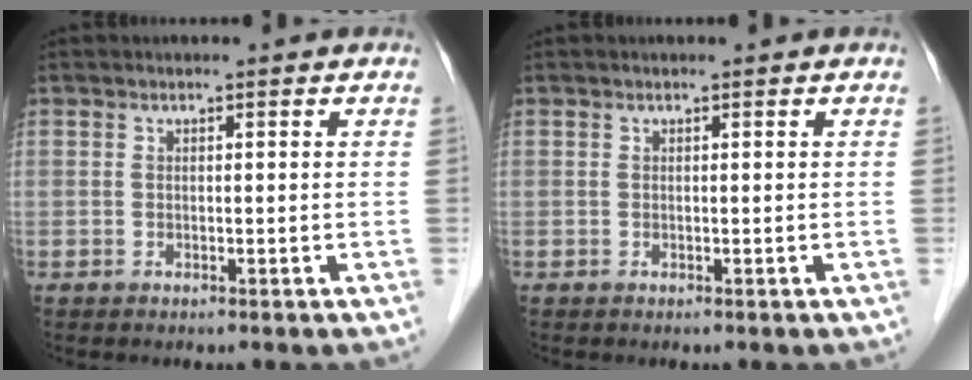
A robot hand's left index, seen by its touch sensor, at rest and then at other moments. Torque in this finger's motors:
{"motor_torque": [0.00, 0.00, 0.00, 0.00]}